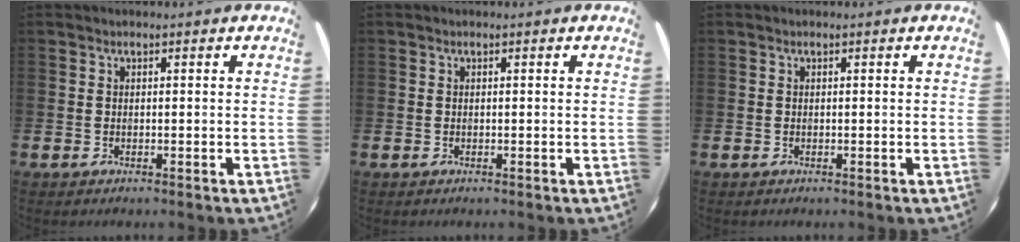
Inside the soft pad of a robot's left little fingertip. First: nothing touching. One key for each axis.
{"total": 0.0}
{"total": 0.0}